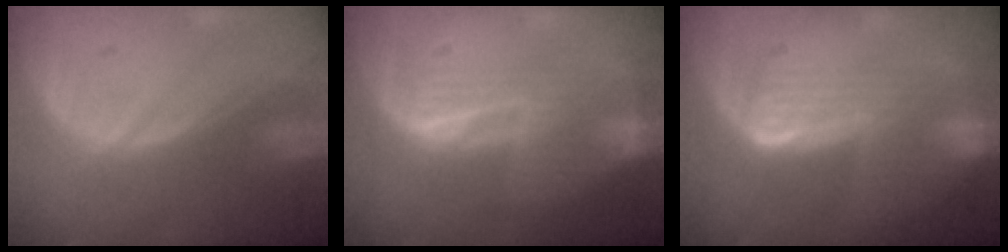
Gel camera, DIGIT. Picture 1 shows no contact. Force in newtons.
{"total": 6.7, "press": 6.3, "slide": 2.2}
{"total": 6.4, "press": 5.9, "slide": 2.5}